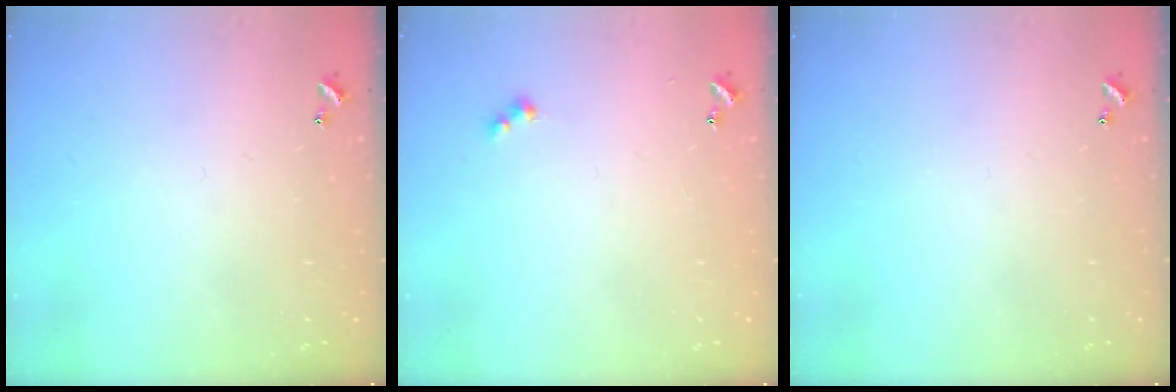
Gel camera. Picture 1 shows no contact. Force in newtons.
{"total": 2.4, "press": 2.4, "slide": 0.5}
{"total": 0.0}